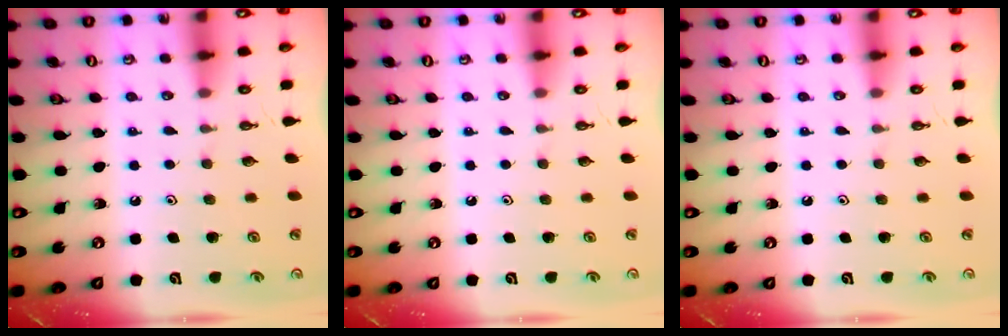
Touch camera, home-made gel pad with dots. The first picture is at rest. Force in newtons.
{"total": 0.0}
{"total": 0.0}